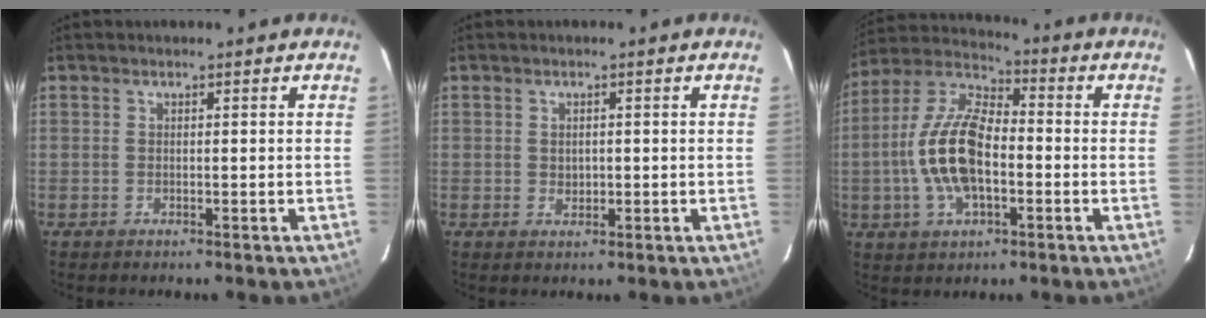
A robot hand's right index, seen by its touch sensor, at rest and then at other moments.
{"total": 1.6, "force": [0.1, 1.4, 0.8], "torque": [-0.010, 0.001, 0.003]}
{"total": 15.2, "force": [-2.7, 7.2, 13.0], "torque": [-0.272, 0.009, -0.054]}